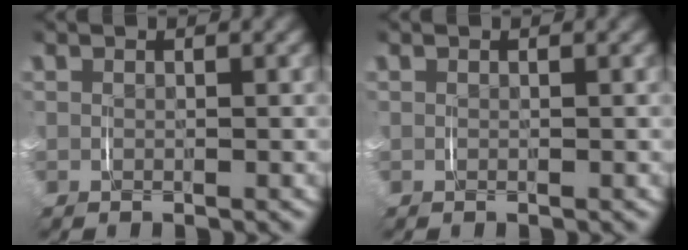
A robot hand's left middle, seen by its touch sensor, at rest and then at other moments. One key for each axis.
{"total": 0.0}